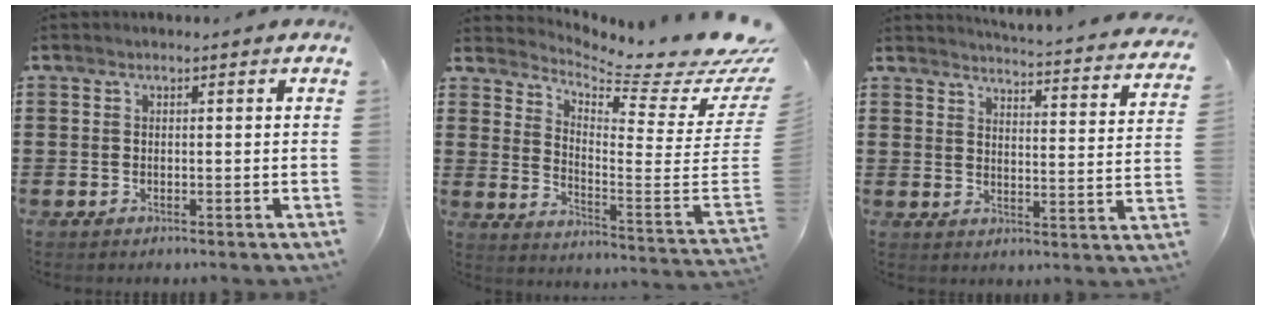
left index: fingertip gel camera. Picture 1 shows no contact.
{"total": 5.1, "force": [4.6, -0.2, 2.4], "torque": [-0.061, -0.062, 0.068]}
{"total": 3.5, "force": [3.4, -0.4, 0.7], "torque": [-0.027, -0.039, 0.048]}